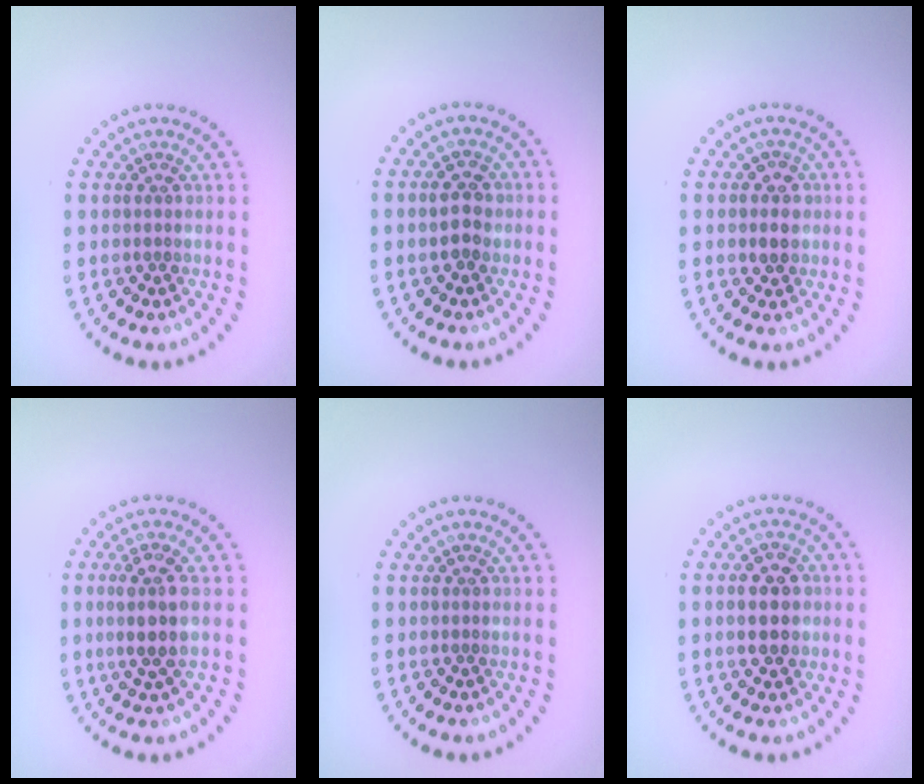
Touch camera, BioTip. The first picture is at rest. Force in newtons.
{"total": 2.4, "press": 2.4, "slide": 0.1}
{"total": 2.1, "press": 2.0, "slide": 0.6}
{"total": 3.1, "press": 2.6, "slide": 1.6}
{"total": 0.0}
{"total": 4.3, "press": 4.3, "slide": 0.3}